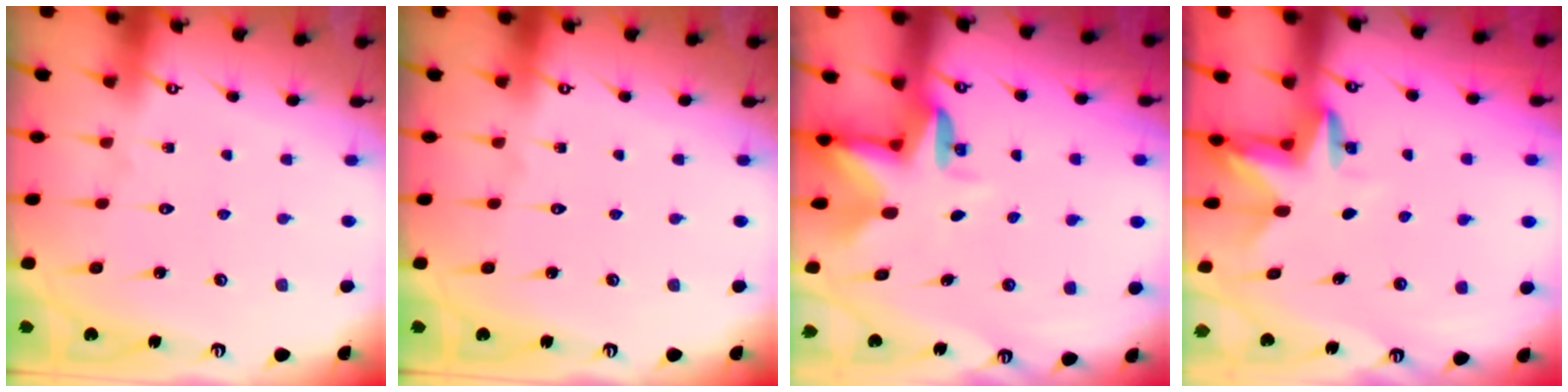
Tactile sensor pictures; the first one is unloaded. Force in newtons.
{"total": 0.0}
{"total": 3.0, "press": 3.0, "slide": 0.4}
{"total": 3.4, "press": 3.4, "slide": 0.2}